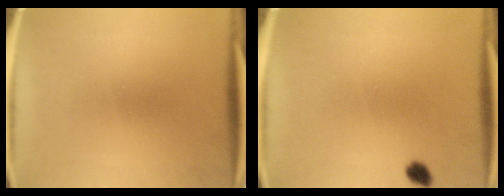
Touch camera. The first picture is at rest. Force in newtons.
{"total": 1.9}